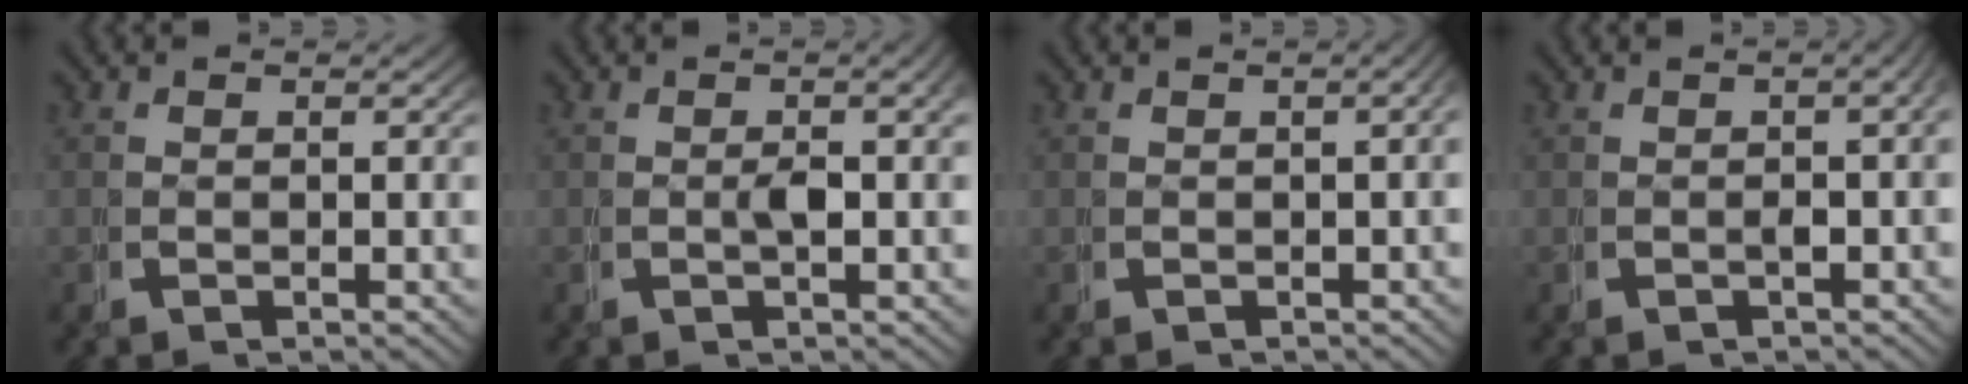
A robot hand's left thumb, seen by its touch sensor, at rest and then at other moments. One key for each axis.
{"total": 2.2, "fx": 0.1, "fy": 0.3, "fz": 2.2, "tx": -0.039, "ty": 0.004, "tz": 0.004}
{"total": 1.7, "fx": -0.4, "fy": 0.5, "fz": 1.6, "tx": -0.021, "ty": 0.006, "tz": -0.004}
{"total": 3.6, "fx": 0.1, "fy": 1.4, "fz": 3.3, "tx": -0.037, "ty": 0.020, "tz": -0.005}